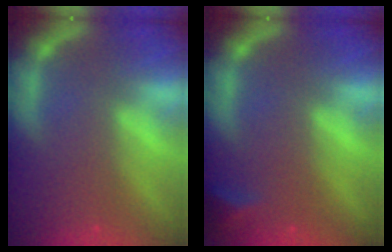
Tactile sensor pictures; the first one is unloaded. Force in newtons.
{"total": 2.4}